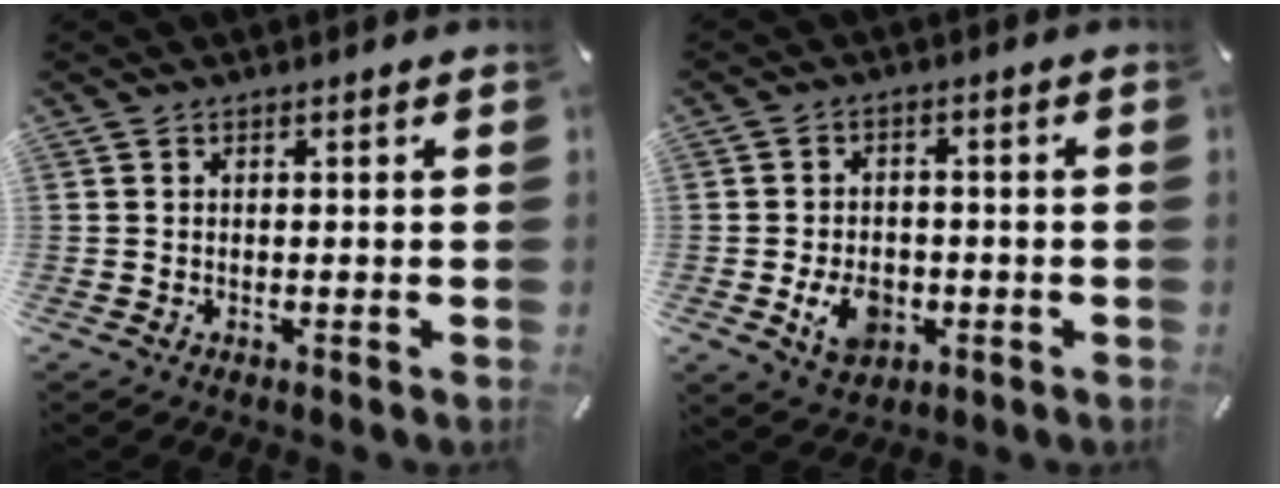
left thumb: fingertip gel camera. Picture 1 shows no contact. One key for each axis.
{"total": 8.0, "fx": -2.3, "fy": 5.9, "fz": 4.8, "tx": -0.088, "ty": 0.004, "tz": -0.042}